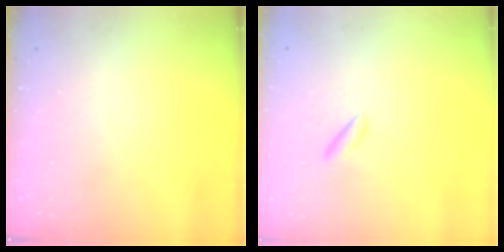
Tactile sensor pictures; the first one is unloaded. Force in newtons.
{"total": 2.2, "press": 2.0, "slide": 1.0}